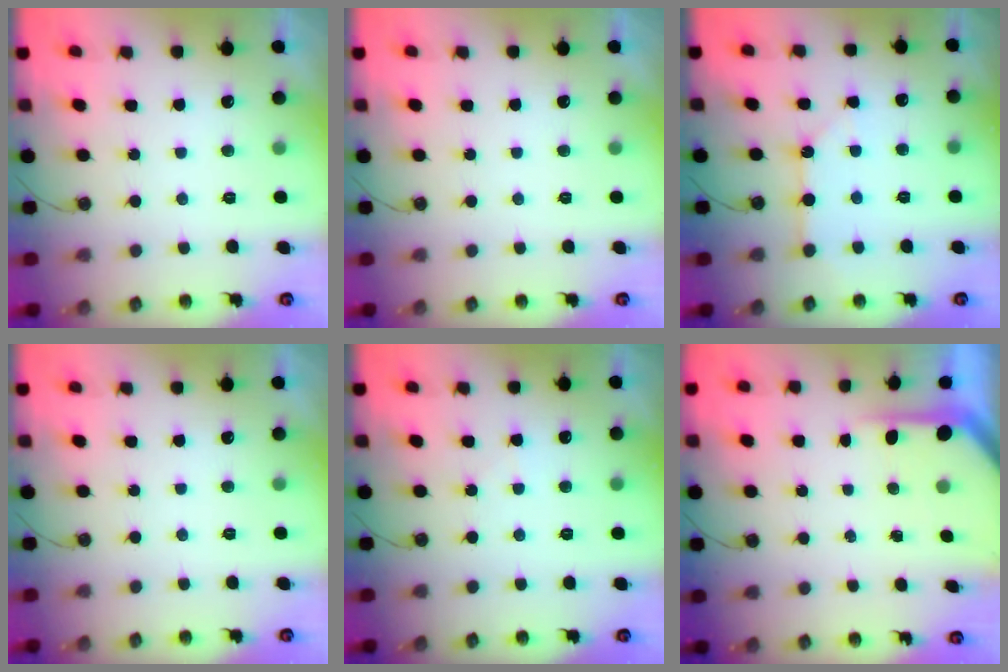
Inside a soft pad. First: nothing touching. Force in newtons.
{"total": 0.0}
{"total": 2.7, "press": 2.6, "slide": 0.3}
{"total": 0.0}
{"total": 3.6, "press": 3.6, "slide": 0.5}
{"total": 4.6, "press": 4.5, "slide": 0.4}